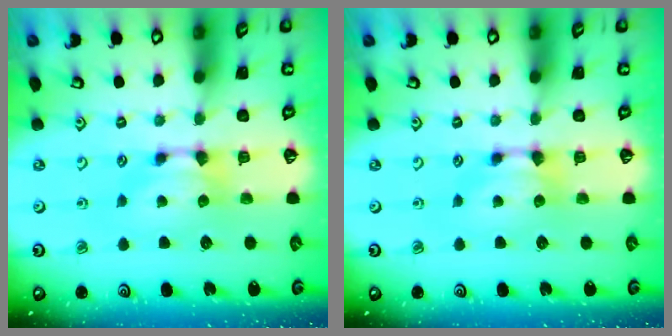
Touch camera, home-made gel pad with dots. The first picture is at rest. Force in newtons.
{"total": 0.0}